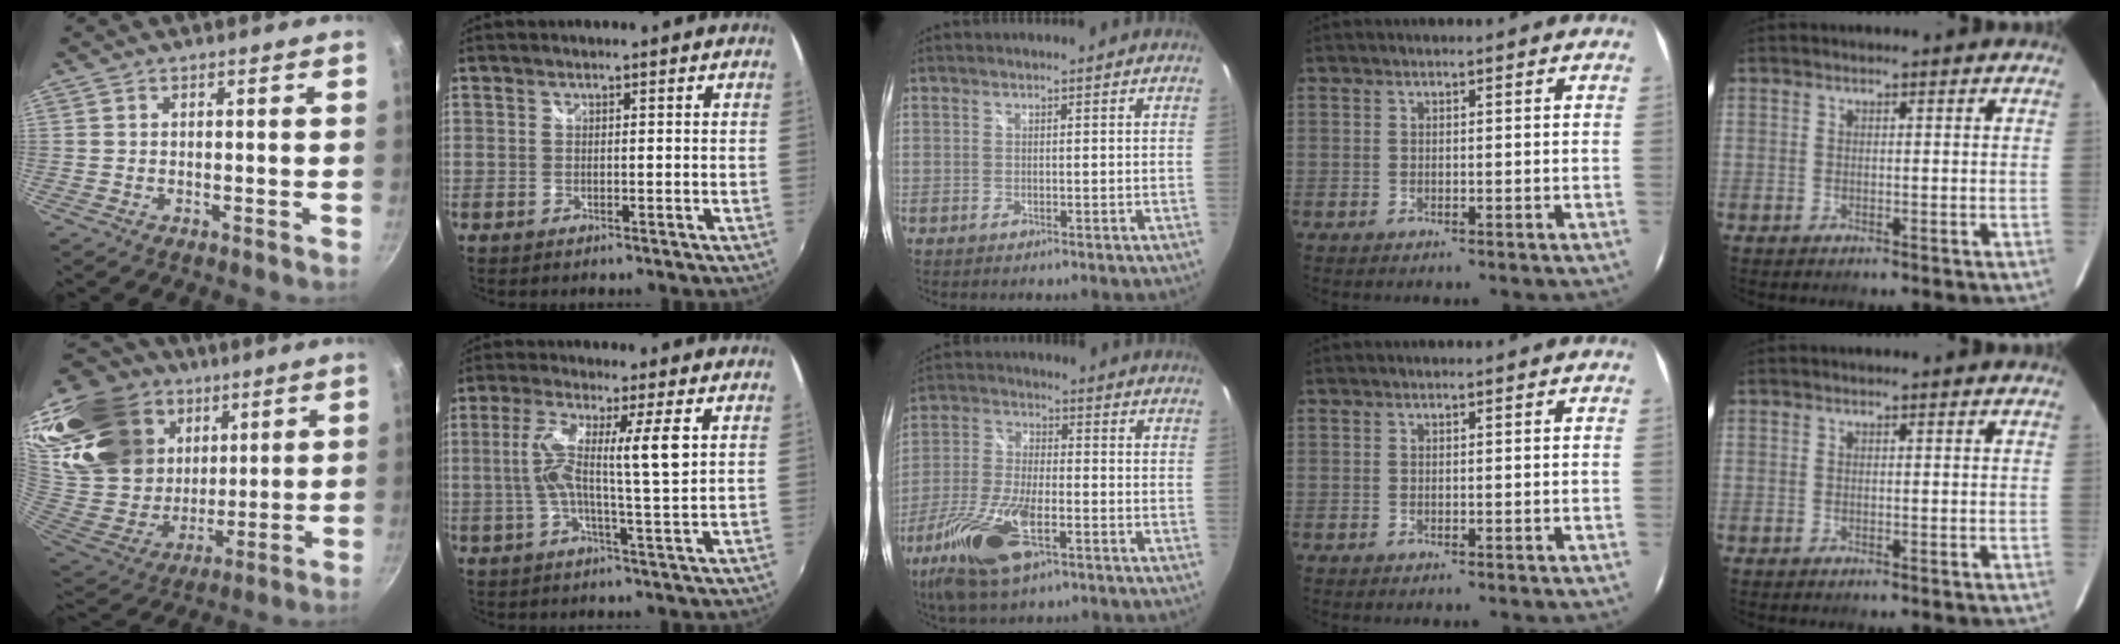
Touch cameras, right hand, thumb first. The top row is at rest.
{"thumb": {"total": 30.1, "force": [15.9, 21.0, 14.6], "torque": [-0.271, -0.042, 0.312]}, "index": {"total": 9.9, "force": [1.2, -0.4, 9.8], "torque": [-0.175, -0.003, 0.019]}, "middle": {"total": 15.7, "force": [-8.1, 6.3, 11.9], "torque": [-0.258, -0.029, -0.156]}}